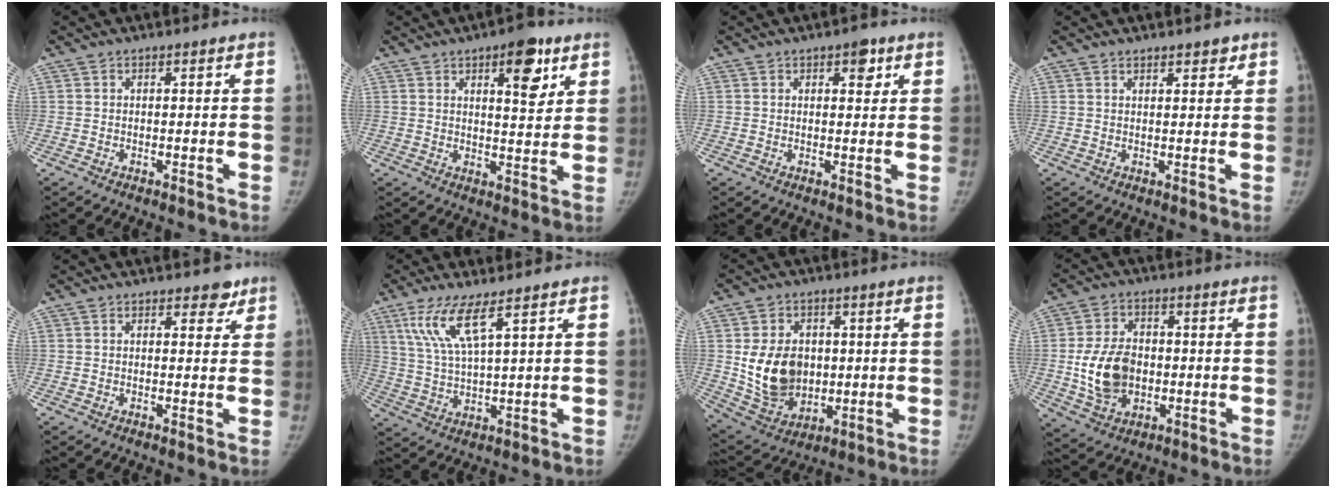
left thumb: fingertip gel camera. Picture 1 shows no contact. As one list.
[{"total": 8.9, "force": [4.6, 3.4, 6.8], "torque": [-0.070, -0.022, 0.062]}, {"total": 3.2, "force": [1.8, 1.6, 2.1], "torque": [-0.013, -0.005, 0.021]}, {"total": 2.5, "force": [1.9, 1.1, 1.2], "torque": [0.001, -0.012, 0.023]}, {"total": 2.8, "force": [1.9, 1.5, 1.3], "torque": [0.010, -0.011, 0.019]}, {"total": 8.5, "force": [4.9, 1.3, 6.8], "torque": [-0.151, -0.023, 0.107]}, {"total": 13.9, "force": [0.8, 10.7, 8.9], "torque": [-0.112, -0.015, 0.033]}, {"total": 11.5, "force": [-1.0, 8.3, 7.9], "torque": [-0.122, 0.003, -0.014]}]